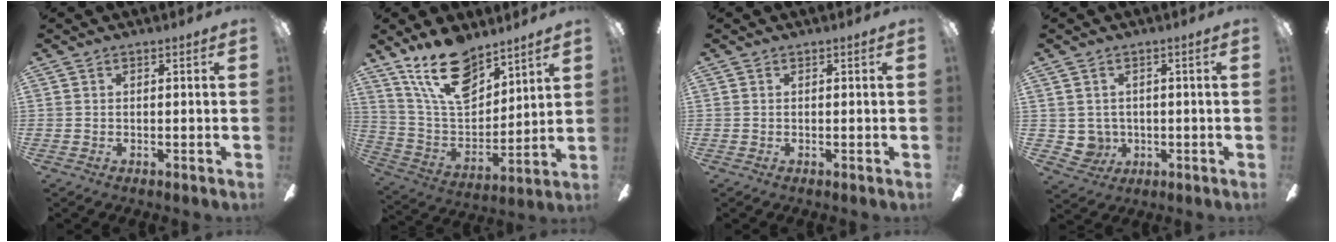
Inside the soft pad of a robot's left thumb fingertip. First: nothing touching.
{"total": 18.1, "force": [12.7, 8.7, 9.3], "torque": [-0.172, -0.067, 0.232]}
{"total": 0.0}
{"total": 4.2, "force": [0.9, 4.1, 0.7], "torque": [-0.042, -0.001, 0.019]}